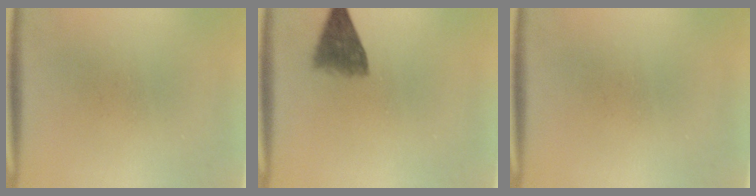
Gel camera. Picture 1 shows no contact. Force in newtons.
{"total": 4.9}
{"total": 0.0}